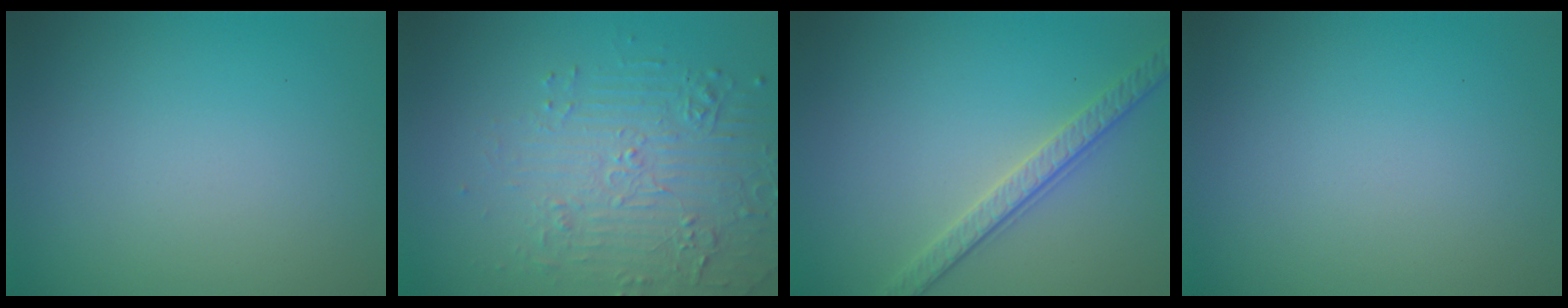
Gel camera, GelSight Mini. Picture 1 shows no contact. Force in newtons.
{"total": 5.0, "press": 3.8, "slide": 3.2}
{"total": 3.5, "press": 2.8, "slide": 2.0}
{"total": 0.0}